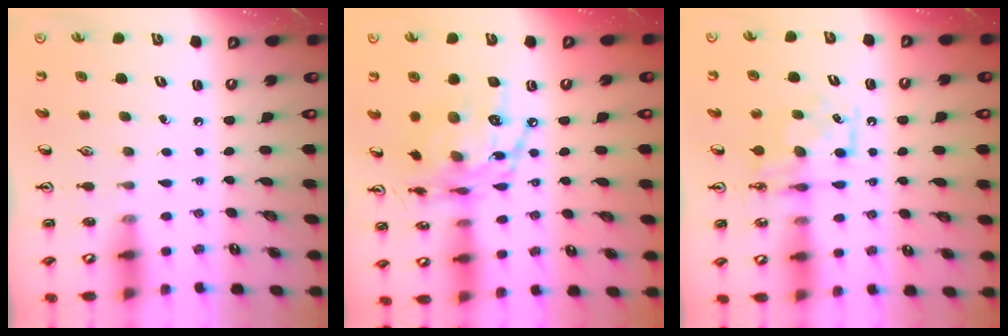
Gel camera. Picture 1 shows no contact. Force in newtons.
{"total": 14.9, "press": 14.9, "slide": 0.8}
{"total": 8.2, "press": 8.2, "slide": 0.3}